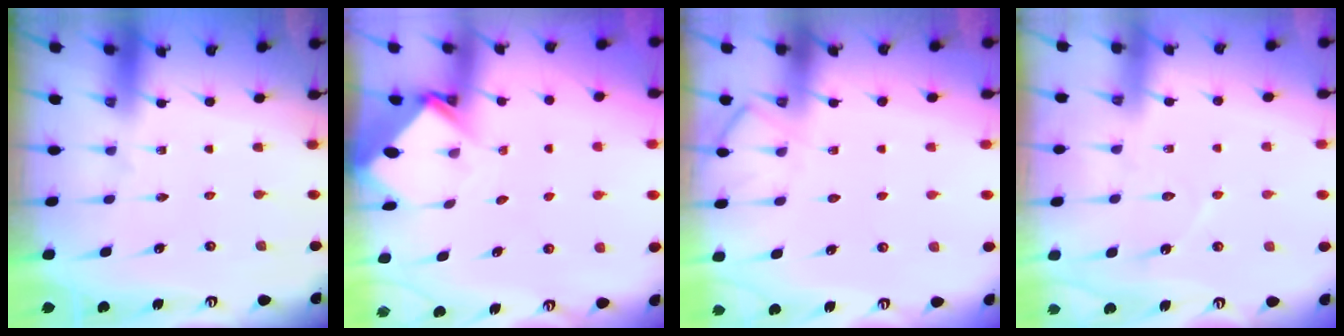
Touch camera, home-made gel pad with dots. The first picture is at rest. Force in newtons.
{"total": 3.9, "press": 3.9, "slide": 0.3}
{"total": 5.1, "press": 5.1, "slide": 0.5}
{"total": 5.8, "press": 5.8, "slide": 0.5}